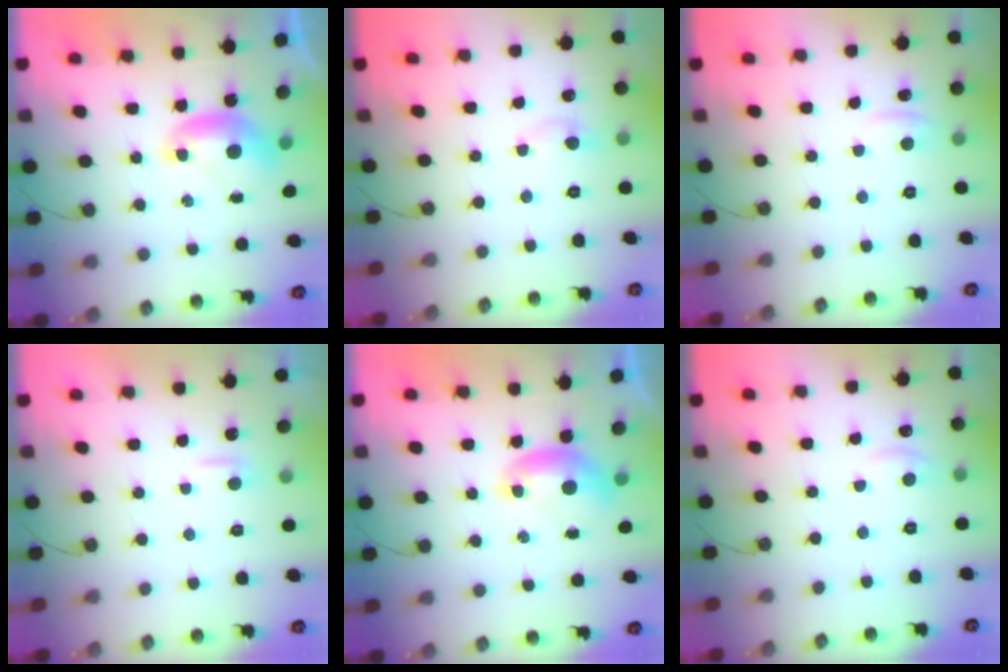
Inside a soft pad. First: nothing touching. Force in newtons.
{"total": 1.7, "press": 1.7, "slide": 0.2}
{"total": 1.7, "press": 1.6, "slide": 0.6}
{"total": 2.4, "press": 2.3, "slide": 0.3}
{"total": 0.0}
{"total": 0.8, "press": 0.3, "slide": 0.8}